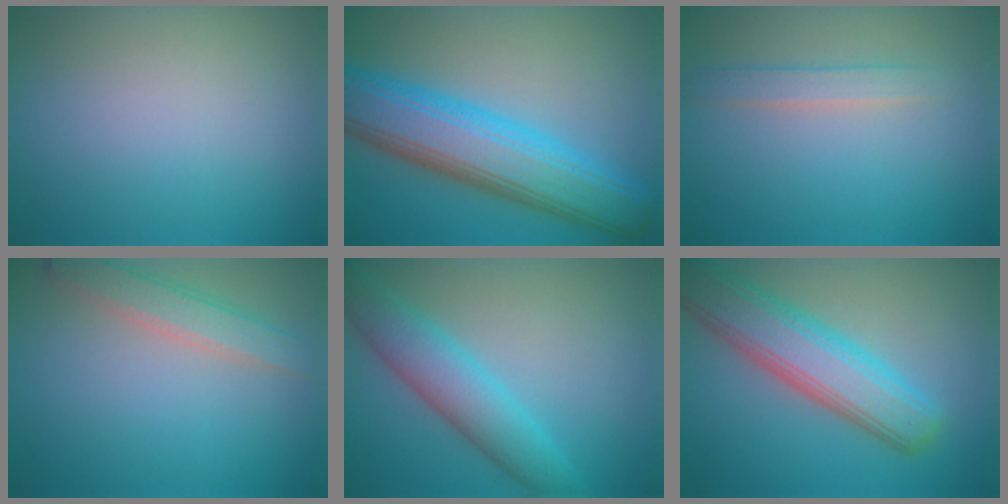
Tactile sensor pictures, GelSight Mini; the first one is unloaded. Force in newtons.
{"total": 10.1, "press": 10.1, "slide": 0.4}
{"total": 1.7, "press": 1.7, "slide": 0.0}
{"total": 2.9, "press": 2.9, "slide": 0.1}
{"total": 4.6, "press": 4.6, "slide": 0.2}
{"total": 7.4, "press": 7.4, "slide": 0.7}